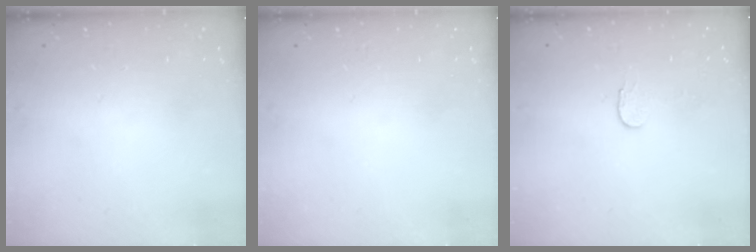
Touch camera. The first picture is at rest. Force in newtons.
{"total": 0.0}
{"total": 2.9, "press": 2.9, "slide": 0.3}